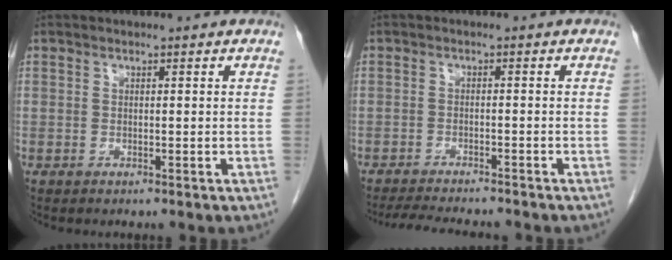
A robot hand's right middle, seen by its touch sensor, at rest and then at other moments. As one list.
[{"total": 8.5, "force": [-7.8, 1.0, 3.3], "torque": [-0.049, -0.011, -0.115]}]